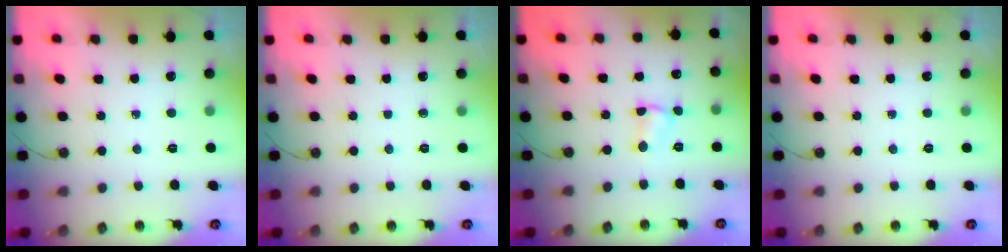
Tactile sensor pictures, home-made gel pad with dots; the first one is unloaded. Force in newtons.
{"total": 0.0}
{"total": 2.3, "press": 2.3, "slide": 0.3}
{"total": 0.0}